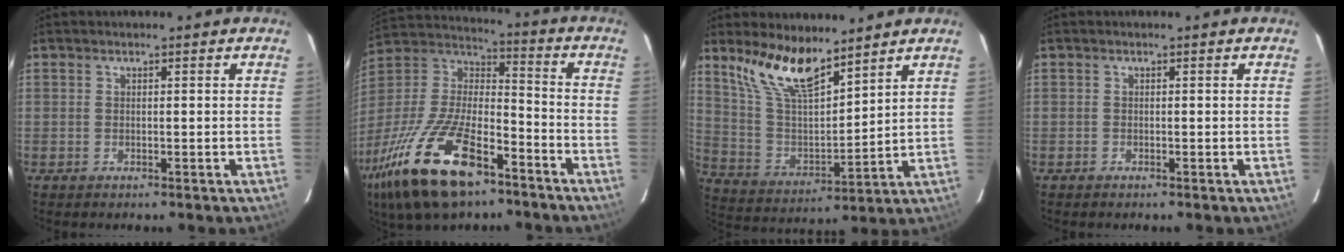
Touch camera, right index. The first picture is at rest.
{"total": 25.6, "force": [-15.6, 10.2, 17.6], "torque": [-0.366, -0.036, -0.278]}
{"total": 13.5, "force": [10.1, 4.1, 7.9], "torque": [-0.158, 0.004, 0.207]}
{"total": 0.0}